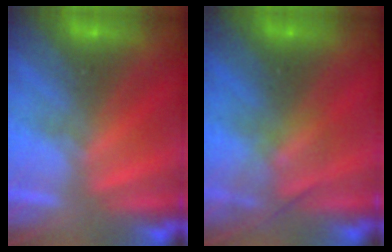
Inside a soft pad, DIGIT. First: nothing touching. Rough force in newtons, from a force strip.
{"total": 2.4}